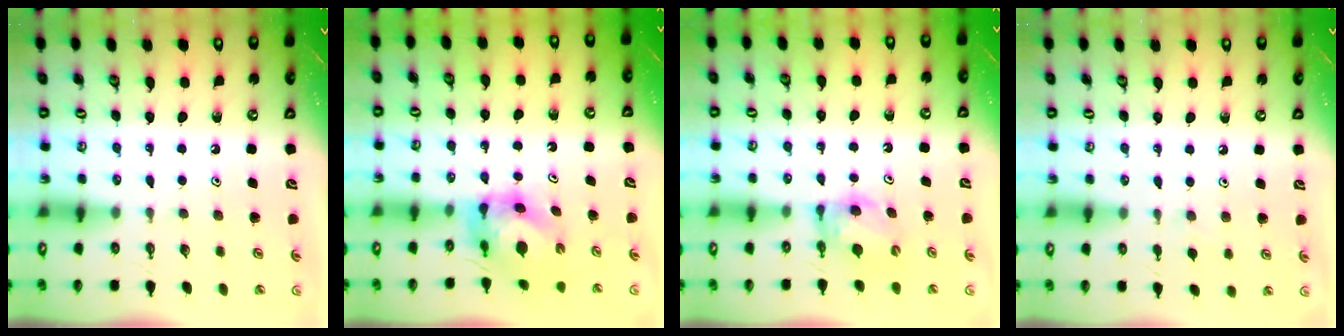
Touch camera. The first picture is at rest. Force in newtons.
{"total": 5.7, "press": 5.7, "slide": 0.3}
{"total": 7.0, "press": 7.0, "slide": 0.3}
{"total": 4.7, "press": 4.7, "slide": 0.7}